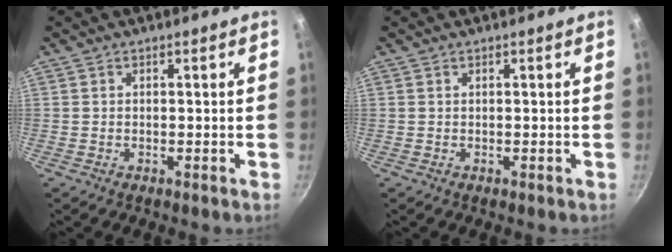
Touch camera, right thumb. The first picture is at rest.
{"total": 0.0}